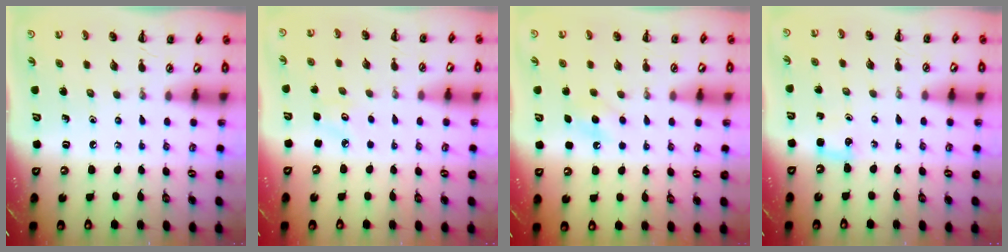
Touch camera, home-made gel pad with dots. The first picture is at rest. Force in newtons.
{"total": 2.4, "press": 2.3, "slide": 0.6}
{"total": 6.2, "press": 6.0, "slide": 1.6}
{"total": 2.8, "press": 2.6, "slide": 0.9}